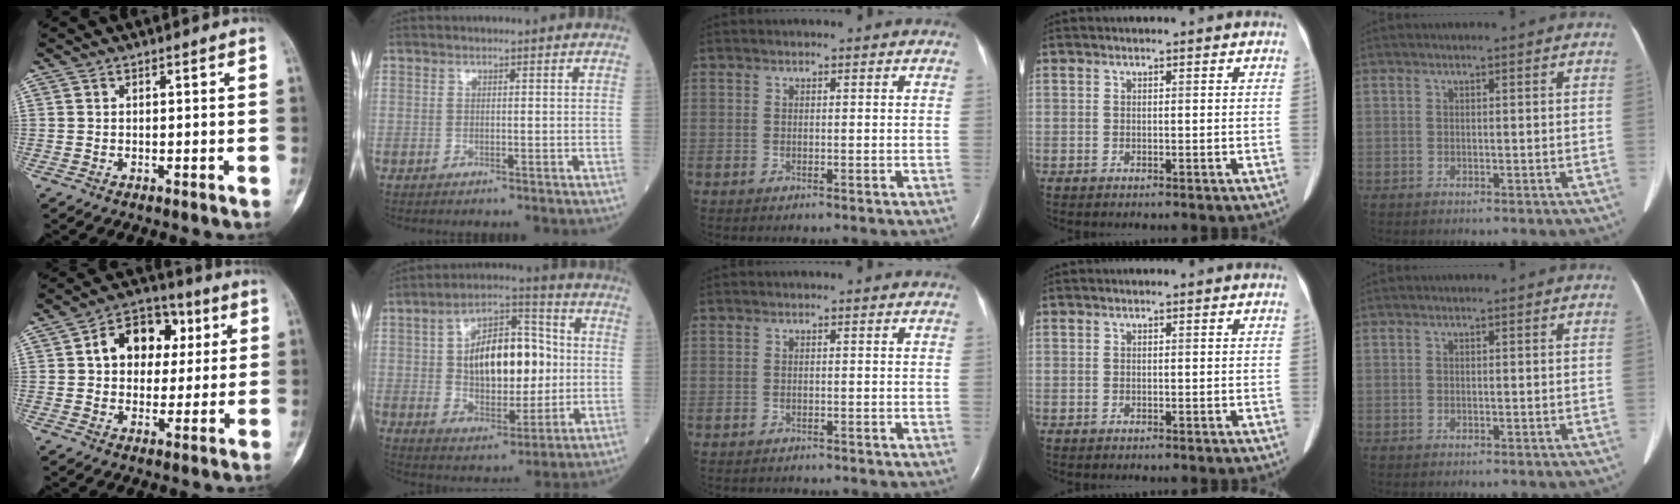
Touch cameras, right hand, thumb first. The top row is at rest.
{"thumb": {"total": 12.9, "force": [3.1, 9.7, 8.0], "torque": [-0.076, 0.012, 0.042]}, "index": {"total": 15.3, "force": [1.3, 7.6, 13.2], "torque": [-0.224, 0.026, 0.028]}, "middle": {"total": 3.2, "force": [-2.9, 1.0, 1.0], "torque": [-0.017, -0.004, -0.032]}}